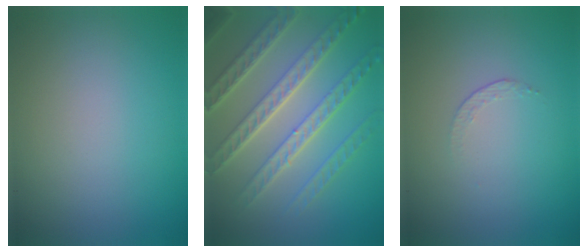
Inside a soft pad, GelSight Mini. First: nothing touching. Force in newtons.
{"total": 7.6, "press": 5.3, "slide": 5.4}
{"total": 0.7, "press": 0.4, "slide": 0.6}